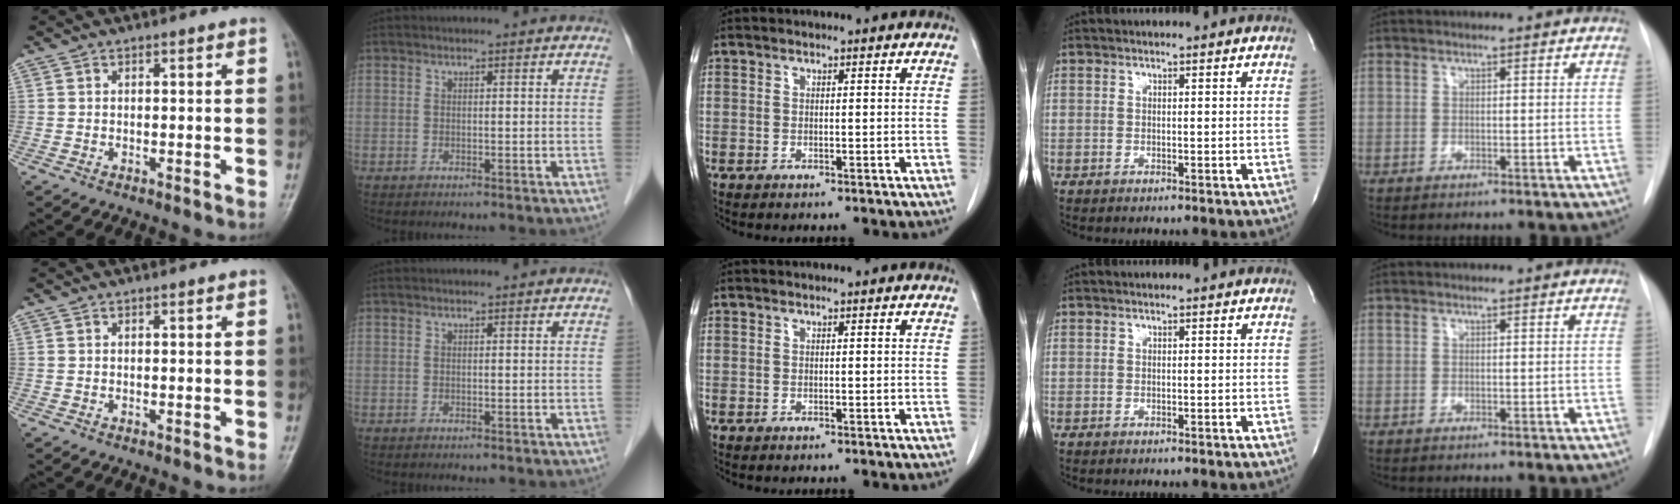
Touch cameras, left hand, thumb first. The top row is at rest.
{}